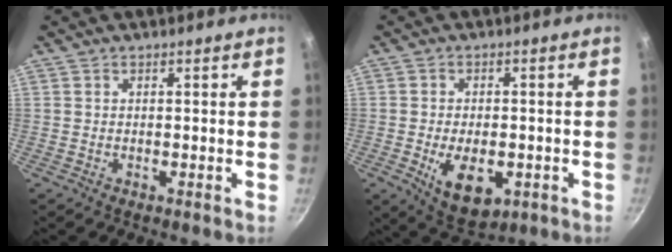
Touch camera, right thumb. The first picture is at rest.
{"total": 9.9, "force": [-2.8, 5.8, 7.6], "torque": [-0.103, -0.001, -0.029]}